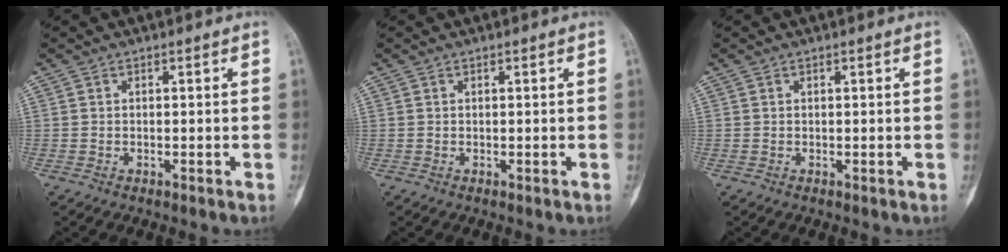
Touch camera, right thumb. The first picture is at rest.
{"total": 0.0}
{"total": 0.0}